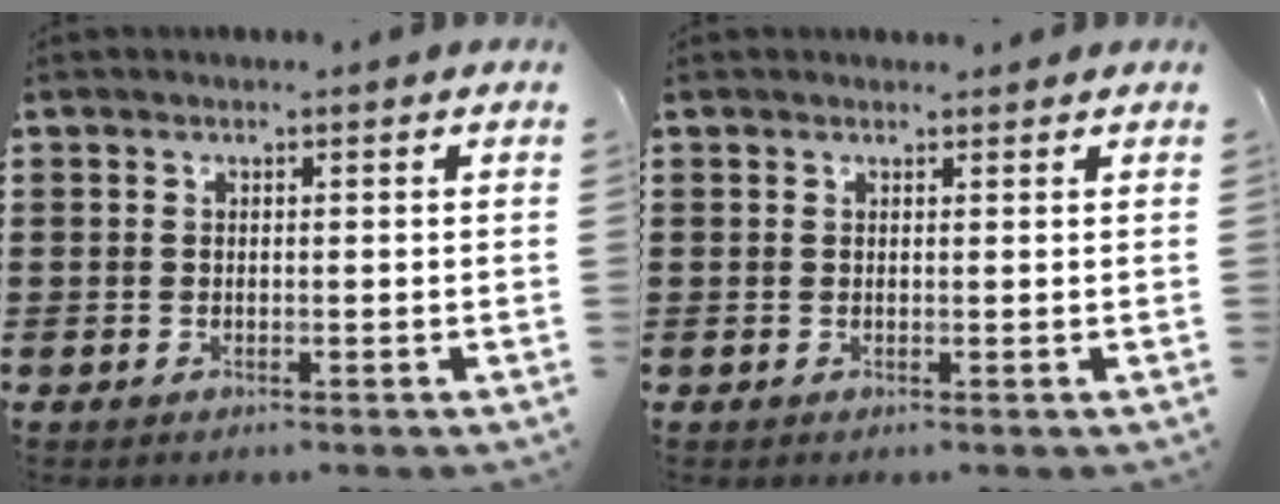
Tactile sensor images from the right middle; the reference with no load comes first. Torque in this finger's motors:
{"motor_torque": [0.29, -0.17, 0.02, 0.00]}